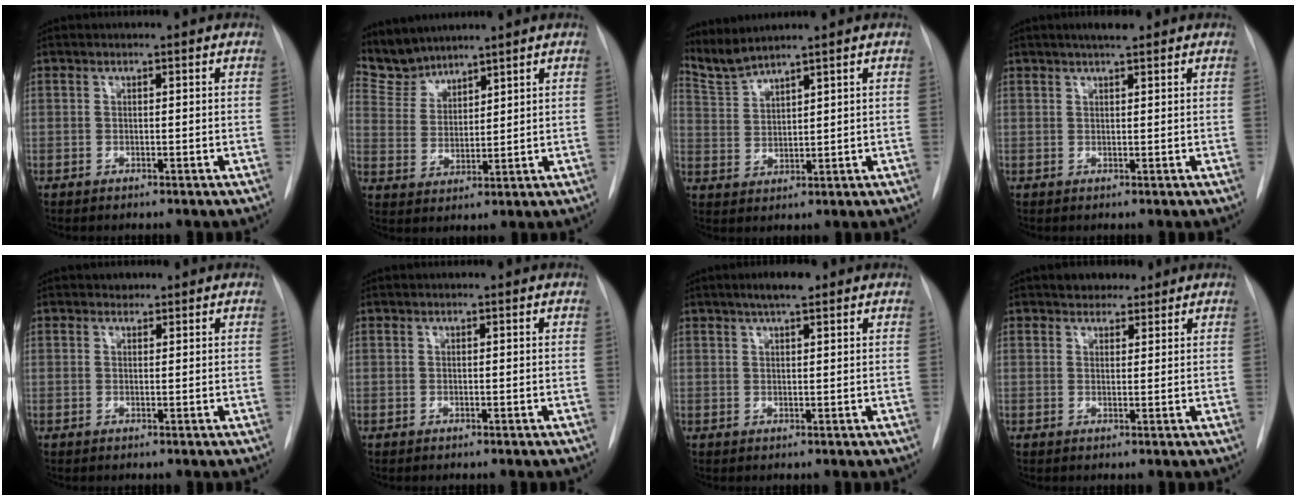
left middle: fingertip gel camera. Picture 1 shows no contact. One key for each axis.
{"total": 5.8, "fx": 5.7, "fy": 1.2, "fz": -0.1, "tx": -0.007, "ty": 0.010, "tz": 0.128}
{"total": 4.3, "fx": 4.2, "fy": -0.9, "fz": 0.4, "tx": -0.023, "ty": -0.004, "tz": 0.097}
{"total": 2.7, "fx": 2.1, "fy": 0.3, "fz": 1.7, "tx": -0.033, "ty": 0.006, "tz": 0.034}
{"total": 0.9, "fx": 0.7, "fy": 0.6, "fz": -0.1, "tx": 0.003, "ty": 0.000, "tz": 0.007}
{"total": 0.0}
{"total": 3.9, "fx": 2.7, "fy": 0.7, "fz": 2.7, "tx": -0.047, "ty": 0.007, "tz": 0.043}
{"total": 3.2, "fx": 2.5, "fy": 1.8, "fz": 0.8, "tx": -0.007, "ty": 0.007, "tz": 0.036}